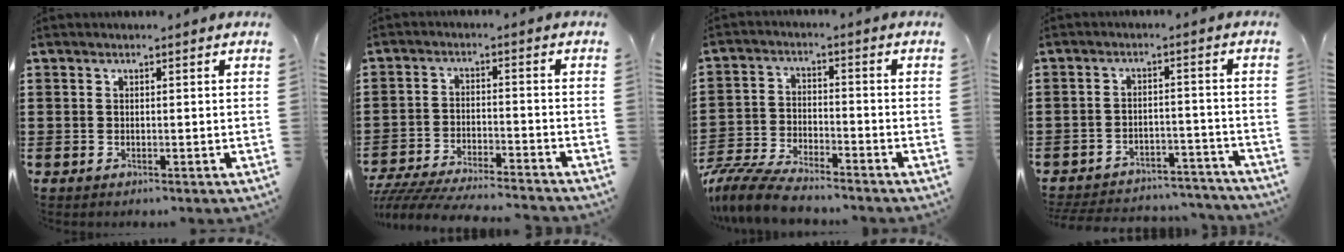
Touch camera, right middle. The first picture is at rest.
{"total": 5.5, "force": [-5.3, 0.2, 1.4], "torque": [-0.032, -0.004, -0.108]}
{"total": 7.1, "force": [-6.7, 0.9, 2.1], "torque": [-0.062, 0.001, -0.135]}
{"total": 4.8, "force": [-4.7, 0.6, 0.5], "torque": [-0.018, 0.005, -0.098]}